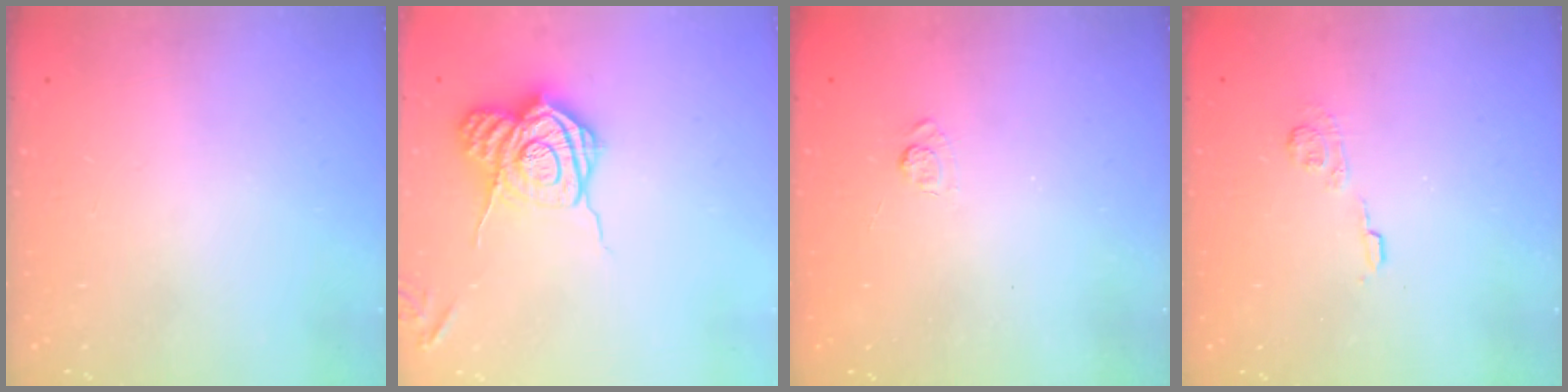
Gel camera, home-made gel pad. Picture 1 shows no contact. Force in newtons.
{"total": 14.2, "press": 14.1, "slide": 0.8}
{"total": 2.2, "press": 1.8, "slide": 1.3}
{"total": 5.2, "press": 5.1, "slide": 0.9}